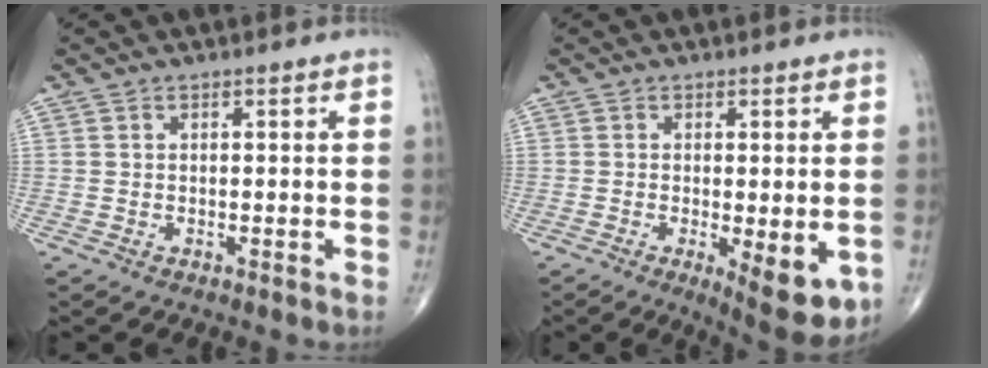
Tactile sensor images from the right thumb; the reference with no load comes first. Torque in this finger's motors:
{"motor_torque": [-0.25, 0.15, -0.16, -0.18, 0.02]}